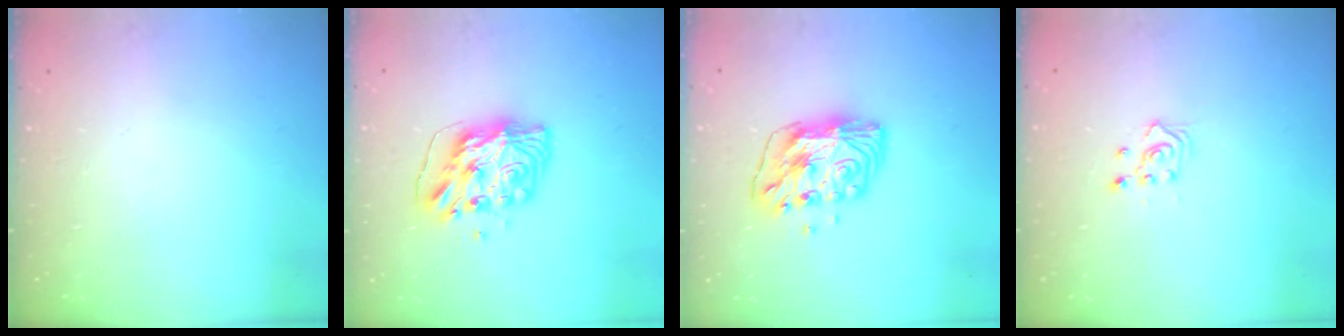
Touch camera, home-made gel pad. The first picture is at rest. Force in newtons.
{"total": 9.7, "press": 9.6, "slide": 1.3}
{"total": 10.2, "press": 10.2, "slide": 0.9}
{"total": 2.6, "press": 2.4, "slide": 1.0}